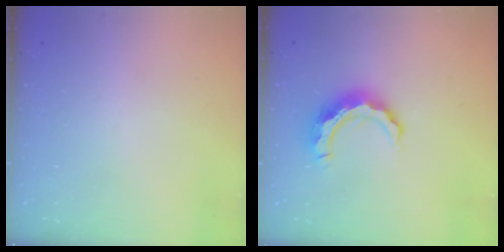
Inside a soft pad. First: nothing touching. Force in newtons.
{"total": 10.1, "press": 10.1, "slide": 0.4}